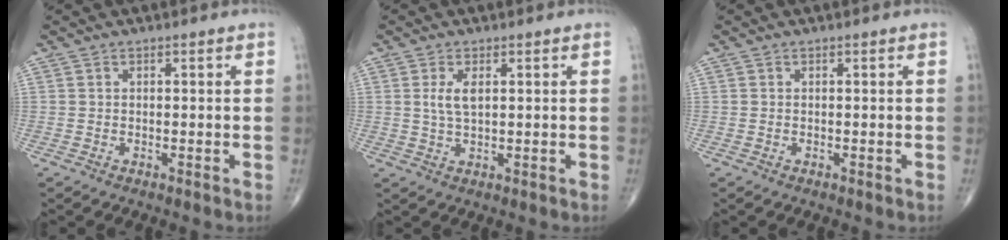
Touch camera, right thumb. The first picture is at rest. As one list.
[{"total": 3.6, "force": [0.9, 1.5, 3.1], "torque": [-0.066, -0.003, 0.021]}, {"total": 0.0}]